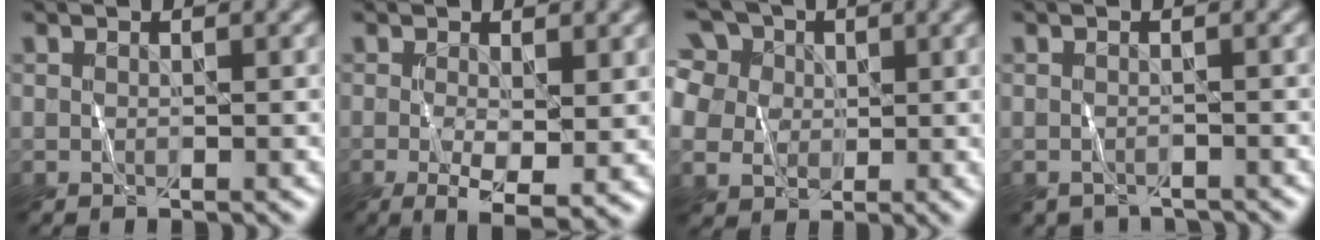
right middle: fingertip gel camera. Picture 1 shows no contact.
{"total": 4.6, "force": [-0.8, 1.5, 4.3], "torque": [-0.081, -0.014, -0.011]}
{"total": 10.9, "force": [4.4, 8.2, 5.7], "torque": [-0.123, 0.036, 0.059]}
{"total": 1.7, "force": [-1.7, 0.2, -0.1], "torque": [0.000, -0.009, -0.026]}